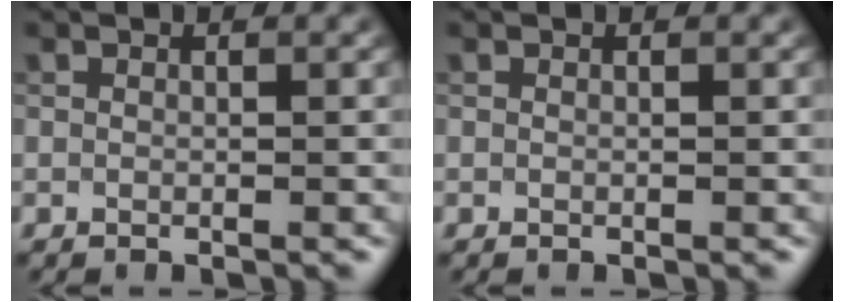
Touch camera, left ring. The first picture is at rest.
{"total": 0.0}